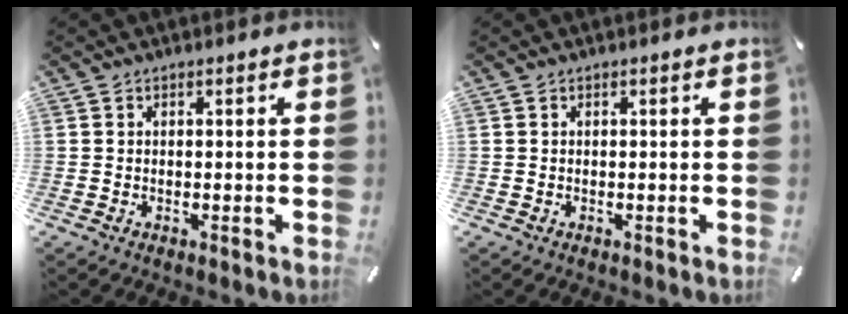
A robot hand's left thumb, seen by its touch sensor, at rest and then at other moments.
{"total": 0.0}